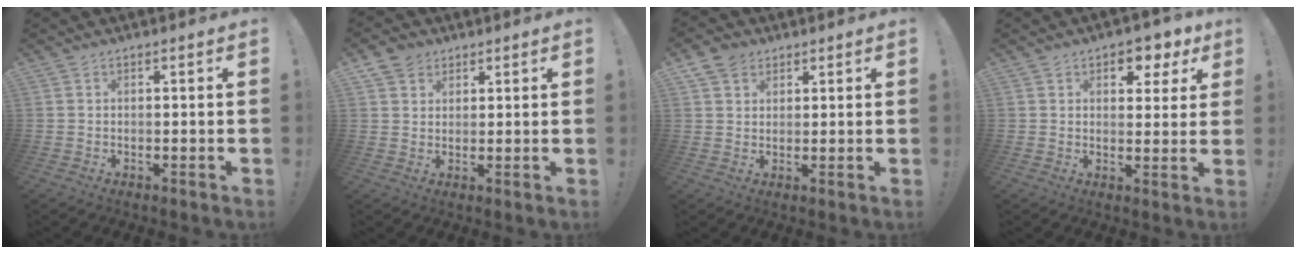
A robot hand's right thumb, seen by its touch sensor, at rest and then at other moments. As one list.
[{"total": 4.8, "force": [2.9, 3.8, 0.6], "torque": [-0.006, -0.014, 0.056]}, {"total": 5.4, "force": [3.1, 4.2, 1.6], "torque": [-0.030, -0.007, 0.062]}, {"total": 6.5, "force": [3.6, 4.6, 2.7], "torque": [-0.021, -0.026, 0.064]}]